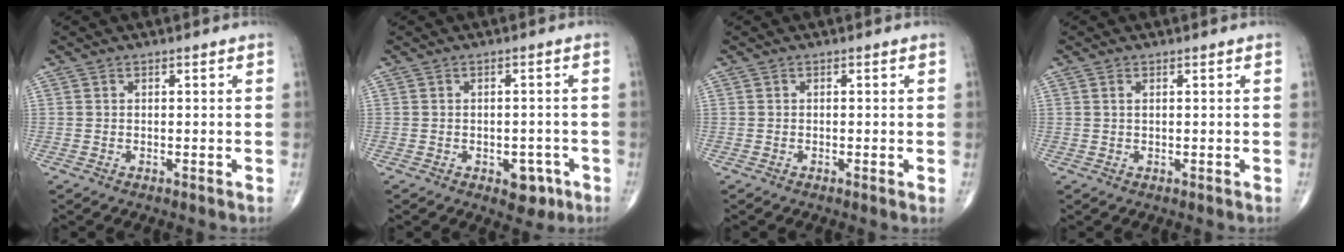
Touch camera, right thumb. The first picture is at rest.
{"total": 4.5, "force": [-2.1, 2.8, 2.9], "torque": [-0.011, 0.012, -0.021]}
{"total": 0.6, "force": [-0.1, 0.0, 0.6], "torque": [-0.013, -0.002, -0.003]}
{"total": 0.7, "force": [0.3, 0.2, 0.6], "torque": [-0.014, 0.006, 0.006]}